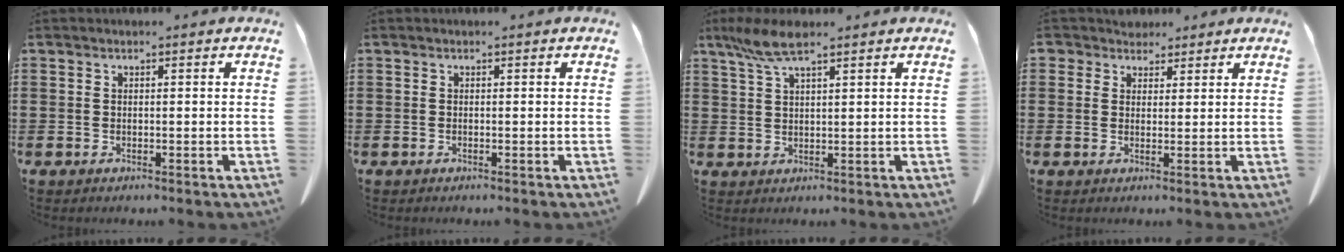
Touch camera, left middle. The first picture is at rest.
{"total": 0.0}
{"total": 5.4, "force": [3.6, 1.0, 3.9], "torque": [-0.092, -0.001, 0.064]}
{"total": 3.2, "force": [2.5, 2.0, 0.5], "torque": [-0.015, 0.007, 0.045]}